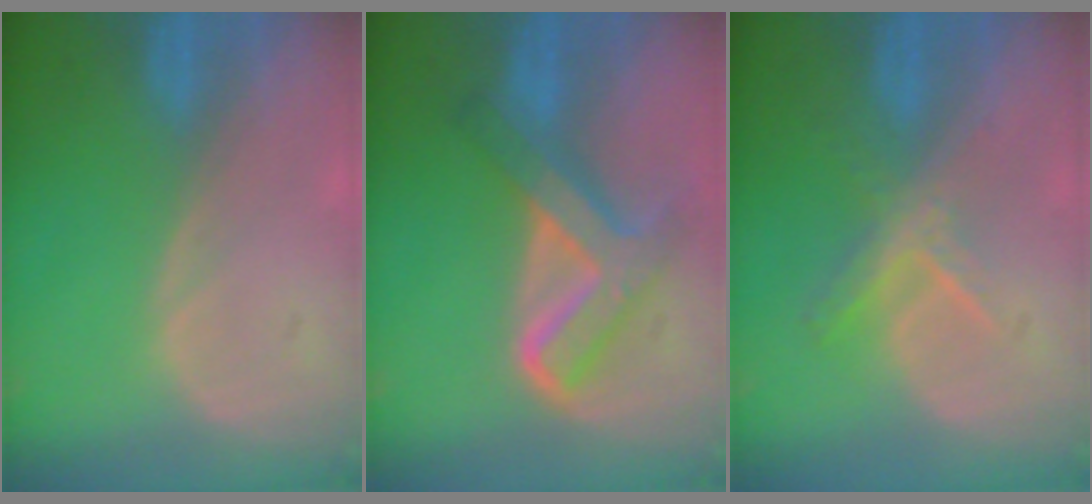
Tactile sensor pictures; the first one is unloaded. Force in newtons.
{"total": 8.2, "press": 8.2, "slide": 0.7}
{"total": 5.7, "press": 5.0, "slide": 2.9}